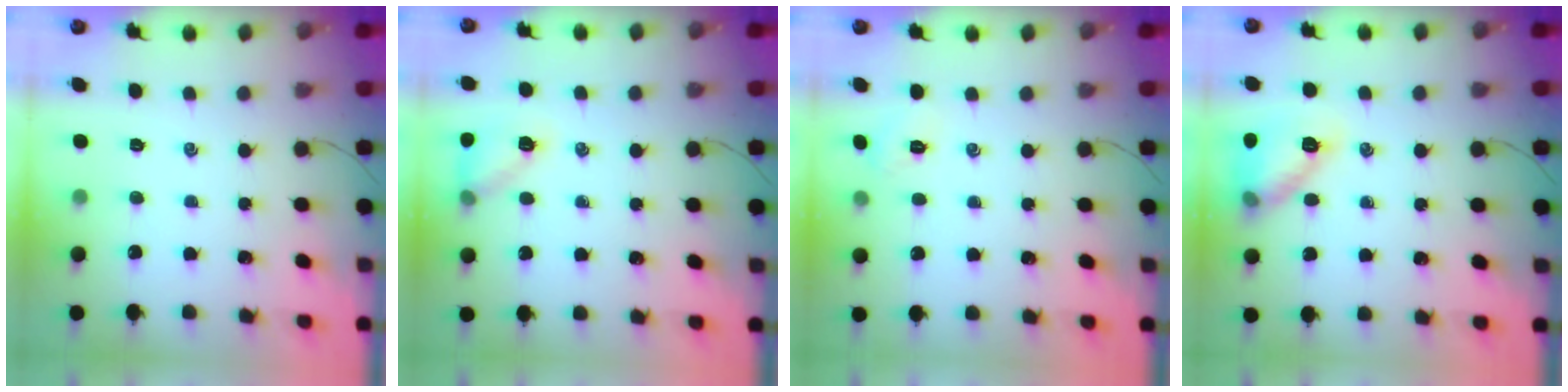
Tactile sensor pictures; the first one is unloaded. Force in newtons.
{"total": 10.5, "press": 10.3, "slide": 2.0}
{"total": 3.1, "press": 3.0, "slide": 0.9}
{"total": 12.0, "press": 12.0, "slide": 0.5}